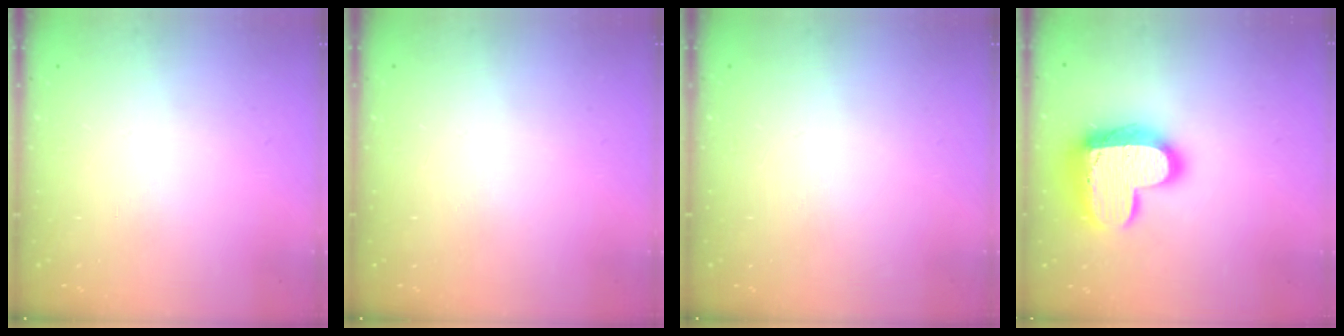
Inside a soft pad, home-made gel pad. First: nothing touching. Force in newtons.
{"total": 0.0}
{"total": 0.0}
{"total": 17.8, "press": 17.8, "slide": 1.5}